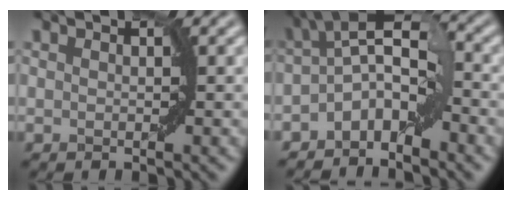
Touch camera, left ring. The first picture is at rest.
{"total": 5.7, "force": [-2.3, 2.7, 4.5], "torque": [-0.075, 0.012, -0.052]}